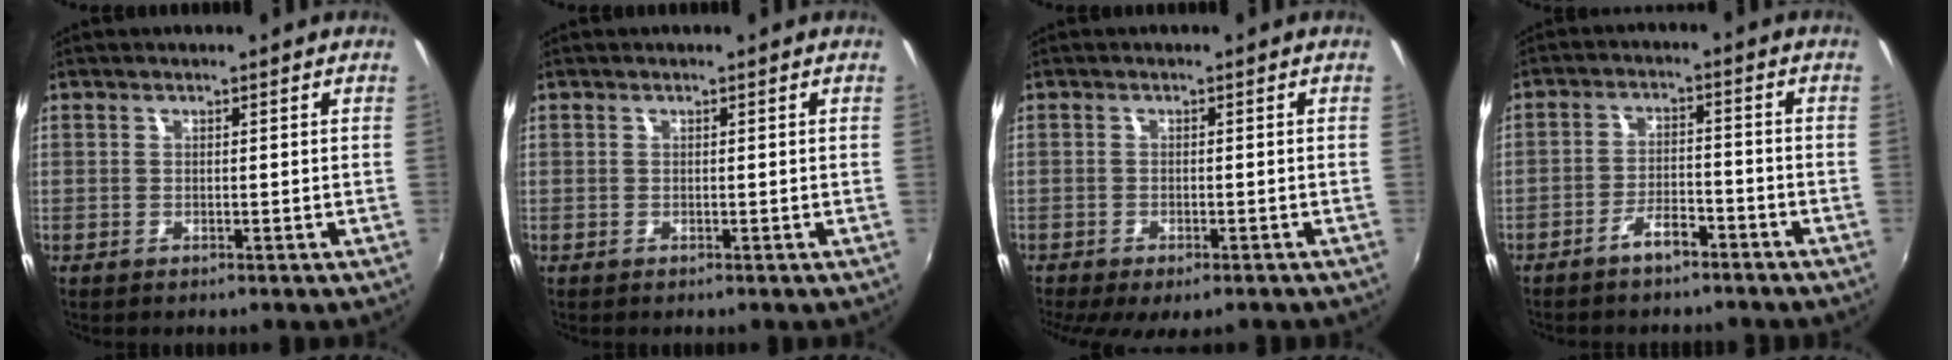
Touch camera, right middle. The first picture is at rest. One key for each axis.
{"total": 0.0}
{"total": 6.6, "fx": -4.9, "fy": 2.1, "fz": 3.9, "tx": -0.088, "ty": -0.031, "tz": -0.073}
{"total": 4.8, "fx": -3.8, "fy": 1.7, "fz": 2.3, "tx": -0.056, "ty": 0.010, "tz": -0.061}